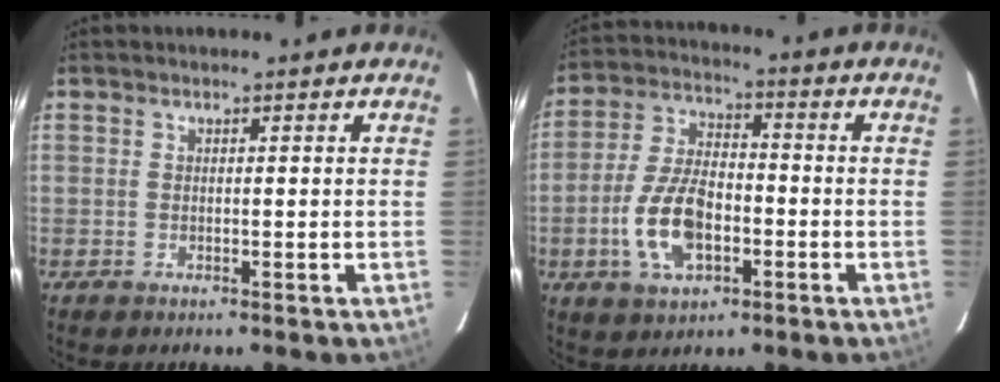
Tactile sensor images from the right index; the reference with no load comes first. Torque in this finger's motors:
{"motor_torque": [1.99, -0.11, 0.88, 0.11]}